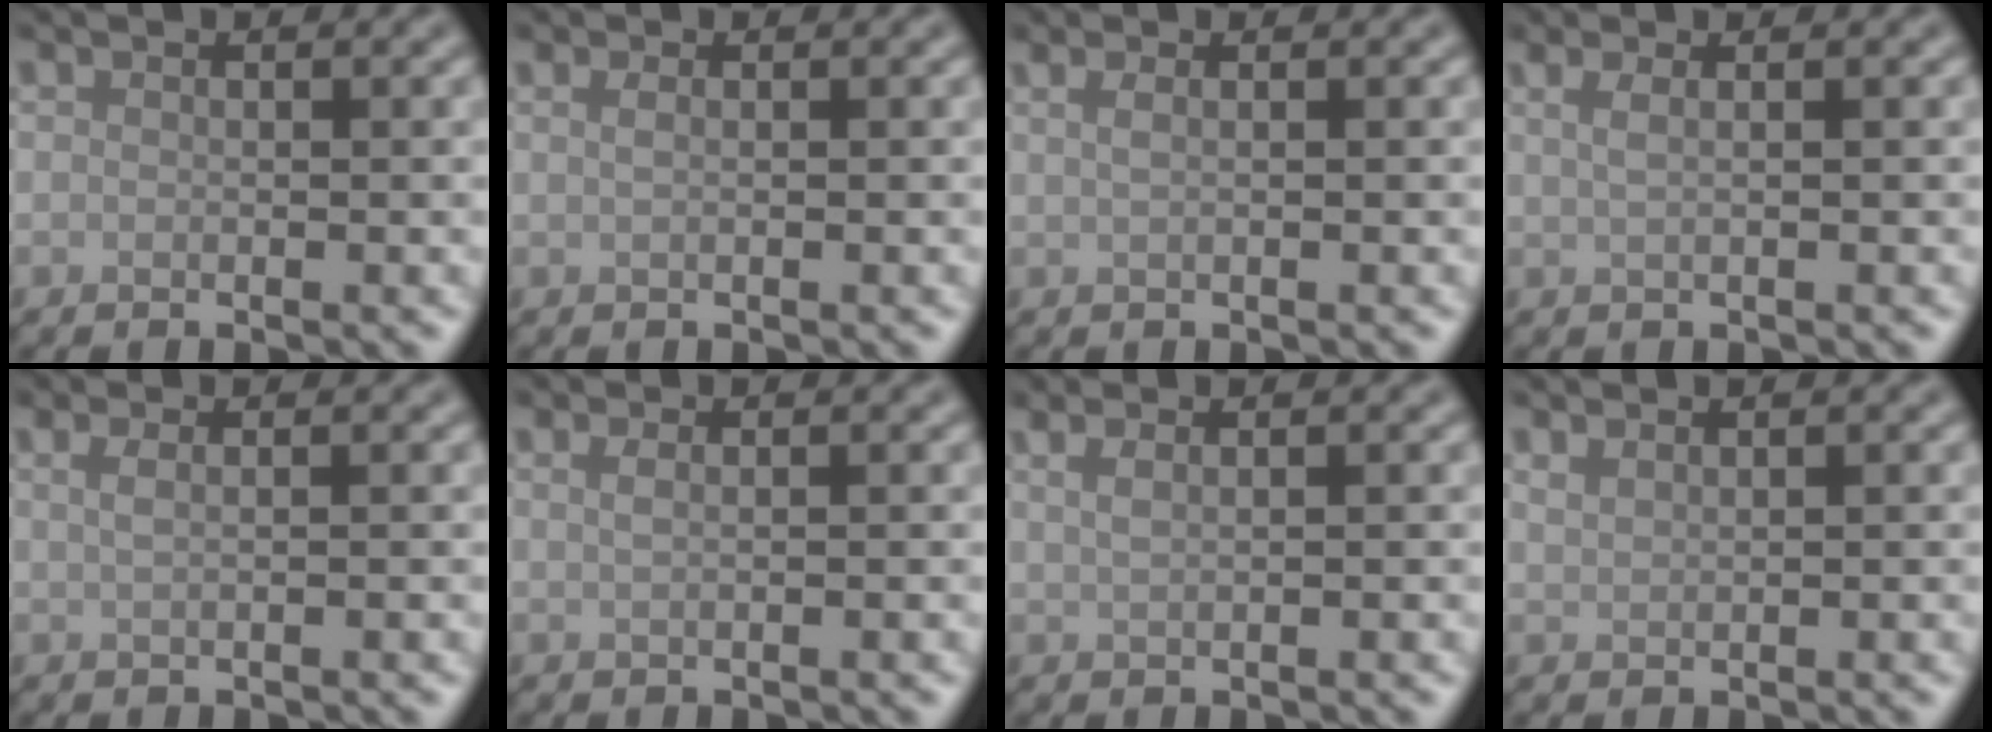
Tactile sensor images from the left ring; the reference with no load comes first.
{"total": 0.9, "force": [0.3, 0.4, 0.7], "torque": [-0.011, 0.000, 0.004]}
{"total": 1.8, "force": [0.8, 0.9, 1.4], "torque": [-0.018, -0.003, 0.002]}
{"total": 2.6, "force": [1.2, 1.3, 2.0], "torque": [-0.022, 0.004, -0.006]}
{"total": 2.1, "force": [0.9, 1.0, 1.6], "torque": [-0.019, -0.001, -0.001]}
{"total": 1.2, "force": [0.5, 0.6, 1.0], "torque": [-0.012, -0.002, 0.003]}
{"total": 2.5, "force": [1.4, 1.2, 1.7], "torque": [-0.017, 0.003, 0.004]}
{"total": 0.9, "force": [0.9, 0.2, 0.3], "torque": [-0.005, 0.001, 0.017]}